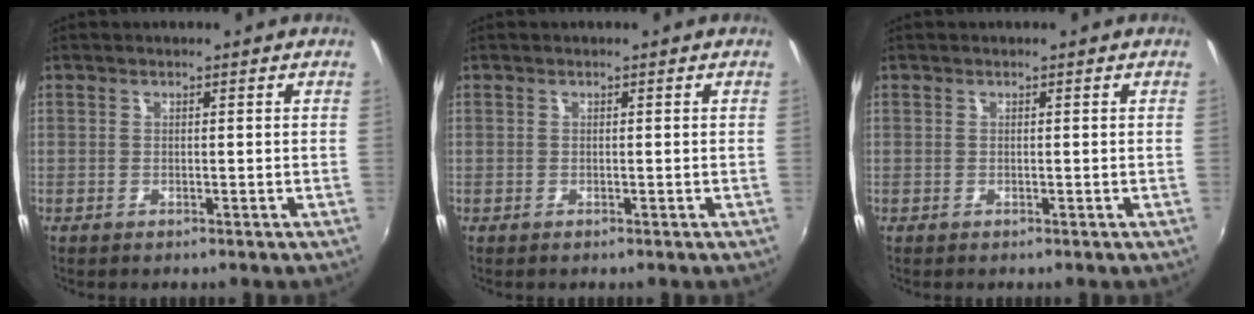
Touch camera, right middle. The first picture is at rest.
{"total": 0.0}
{"total": 0.0}